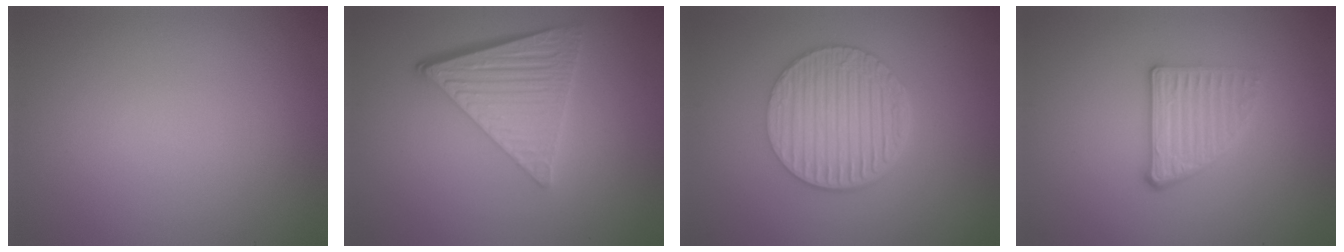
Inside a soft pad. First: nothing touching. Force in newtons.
{"total": 6.2, "press": 4.4, "slide": 4.4}
{"total": 6.4, "press": 4.6, "slide": 4.5}
{"total": 2.7, "press": 2.4, "slide": 1.1}